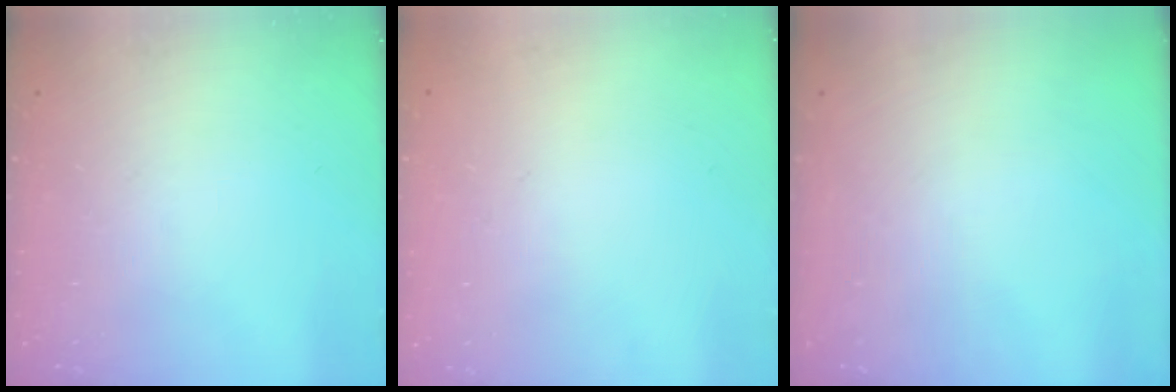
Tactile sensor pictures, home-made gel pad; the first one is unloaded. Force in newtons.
{"total": 1.8, "press": 1.7, "slide": 0.1}
{"total": 0.0}